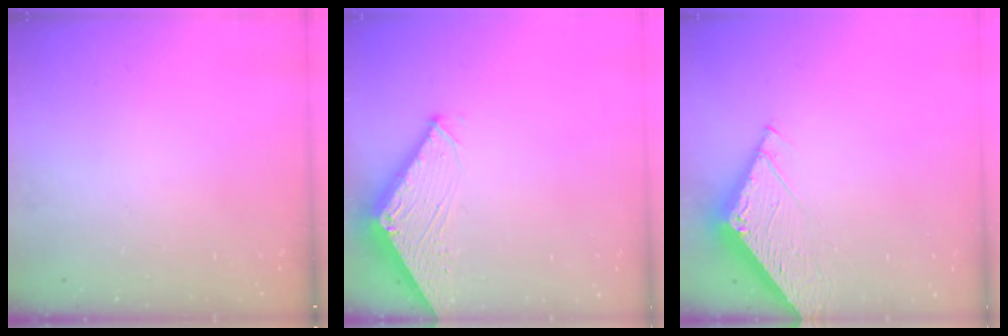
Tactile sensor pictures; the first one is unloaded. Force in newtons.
{"total": 2.8, "press": 2.8, "slide": 0.3}
{"total": 5.7, "press": 5.7, "slide": 0.2}